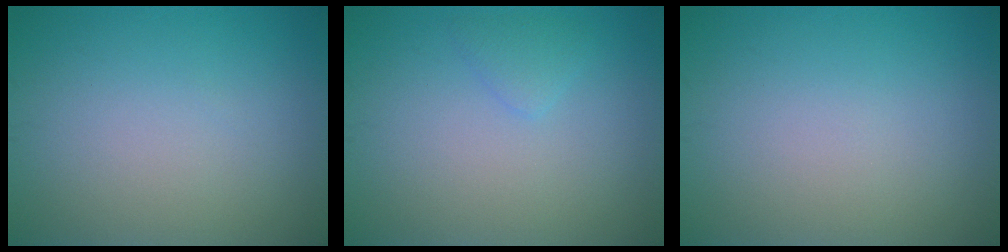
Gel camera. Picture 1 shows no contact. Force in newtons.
{"total": 1.2, "press": 1.1, "slide": 0.1}
{"total": 0.0}